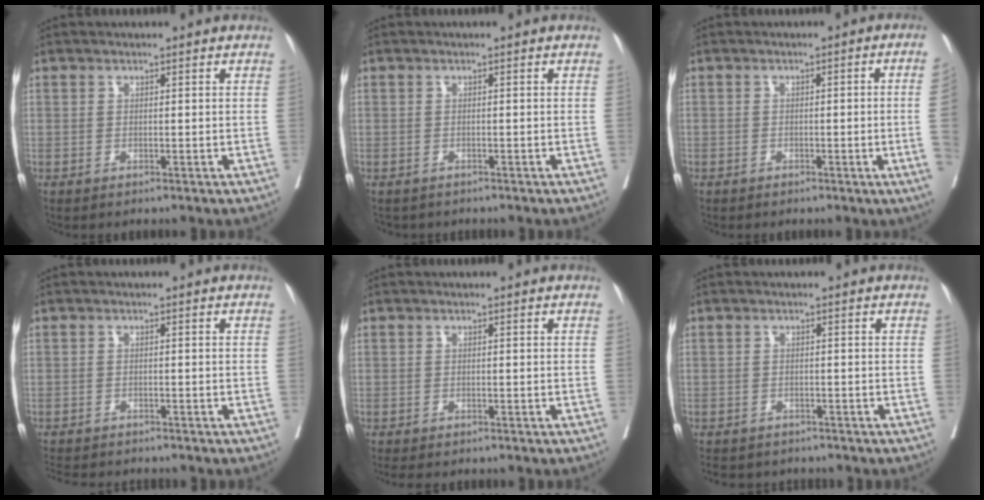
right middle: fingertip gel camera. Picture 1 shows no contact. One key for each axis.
{"total": 2.1, "fx": -1.8, "fy": 1.0, "fz": 0.2, "tx": -0.011, "ty": -0.002, "tz": -0.027}
{"total": 4.7, "fx": -1.0, "fy": -1.0, "fz": 4.5, "tx": -0.052, "ty": 0.000, "tz": -0.013}
{"total": 6.9, "fx": -6.3, "fy": 1.6, "fz": 2.4, "tx": -0.036, "ty": -0.006, "tz": -0.092}
{"total": 3.4, "fx": -2.9, "fy": 1.0, "fz": 1.5, "tx": -0.024, "ty": -0.010, "tz": -0.038}
{"total": 6.8, "fx": -6.1, "fy": 2.6, "fz": 1.7, "tx": -0.025, "ty": -0.002, "tz": -0.076}